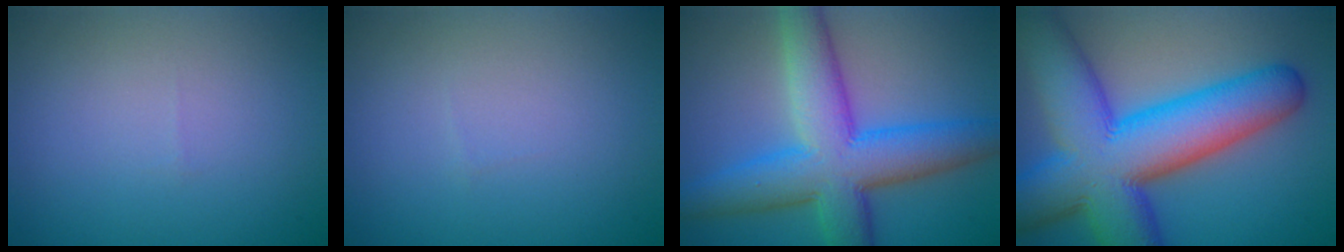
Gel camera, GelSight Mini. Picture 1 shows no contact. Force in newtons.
{"total": 0.0}
{"total": 9.8, "press": 9.8, "slide": 0.0}
{"total": 15.3, "press": 15.3, "slide": 0.6}